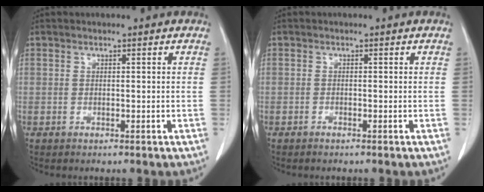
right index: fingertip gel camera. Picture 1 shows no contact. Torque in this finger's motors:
{"motor_torque": [0.10, -0.05, 0.01, 0.01]}